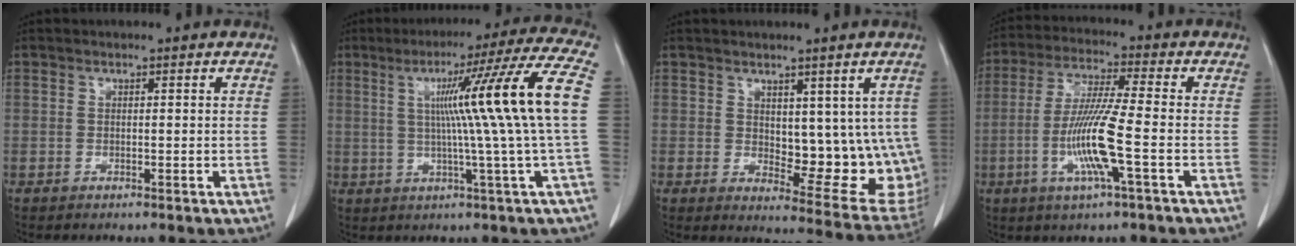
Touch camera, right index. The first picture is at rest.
{"total": 15.8, "force": [1.8, -2.8, 15.5], "torque": [-0.209, 0.017, 0.021]}
{"total": 13.0, "force": [1.3, 6.3, 11.3], "torque": [-0.130, -0.014, 0.032]}
{"total": 10.9, "force": [-2.9, -0.1, 10.5], "torque": [-0.211, -0.011, -0.061]}